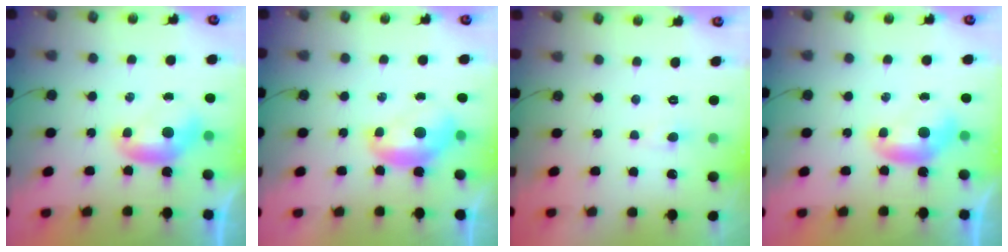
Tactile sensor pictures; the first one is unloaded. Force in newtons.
{"total": 3.1, "press": 2.9, "slide": 0.8}
{"total": 0.6, "press": 0.3, "slide": 0.4}
{"total": 0.0}